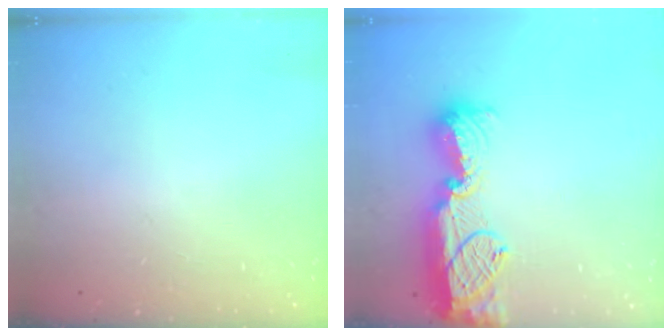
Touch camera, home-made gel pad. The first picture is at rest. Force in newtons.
{"total": 17.4, "press": 16.6, "slide": 5.5}